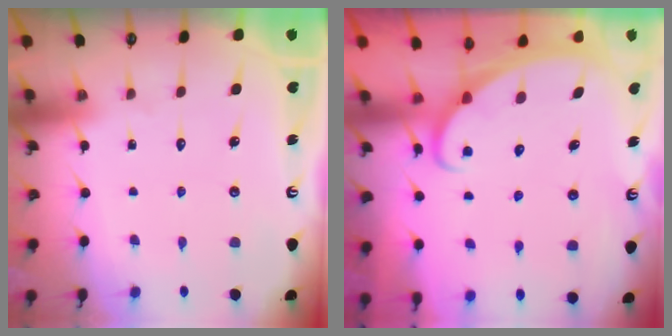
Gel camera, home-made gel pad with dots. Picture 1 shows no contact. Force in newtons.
{"total": 2.2, "press": 2.2, "slide": 0.1}